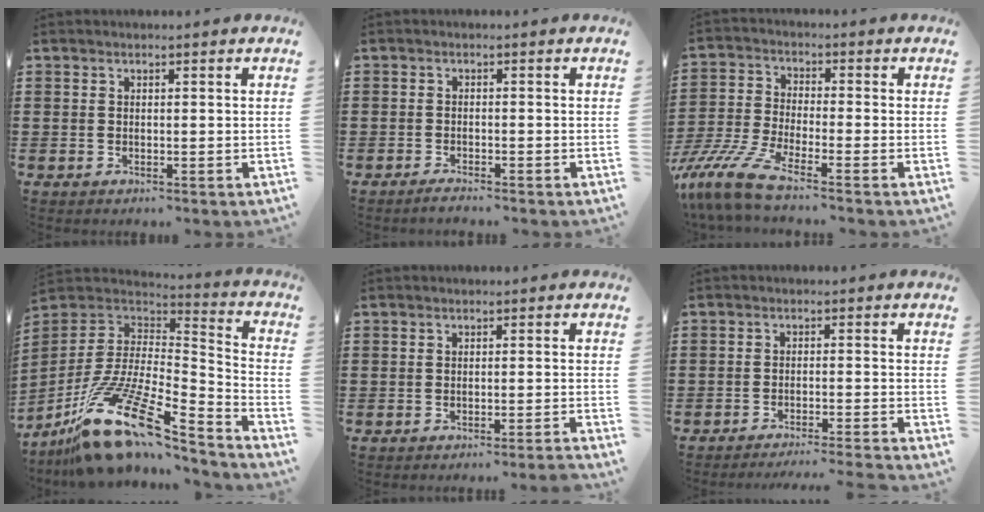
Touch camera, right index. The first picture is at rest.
{"total": 1.4, "force": [-1.3, -0.2, 0.2], "torque": [-0.008, -0.004, -0.024]}
{"total": 8.0, "force": [-6.5, 0.3, 4.6], "torque": [-0.130, -0.017, -0.137]}
{"total": 16.1, "force": [-8.8, 5.8, 12.2], "torque": [-0.254, 0.010, -0.159]}
{"total": 1.3, "force": [-1.1, -0.4, 0.5], "torque": [-0.009, 0.000, -0.022]}
{"total": 2.7, "force": [-2.5, -0.8, 0.6], "torque": [-0.013, -0.005, -0.052]}